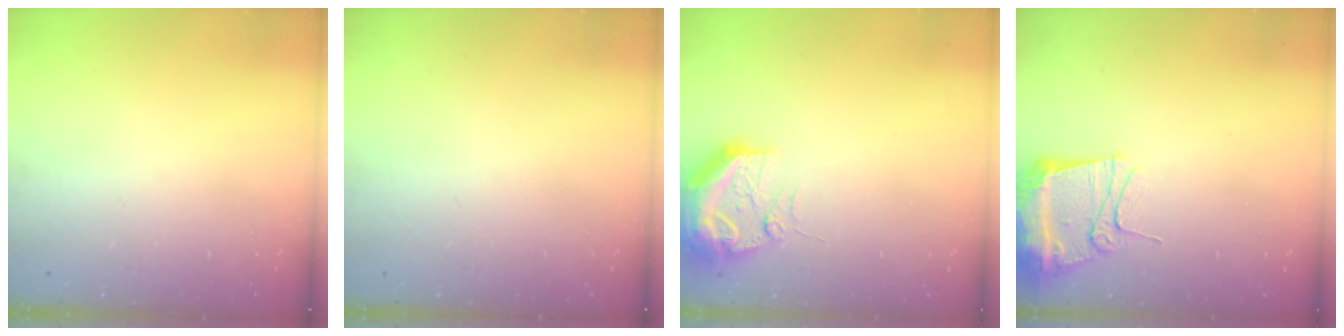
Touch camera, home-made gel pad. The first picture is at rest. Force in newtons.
{"total": 16.0, "press": 1.9, "slide": 15.9}
{"total": 12.2, "press": 11.9, "slide": 2.6}
{"total": 12.1, "press": 12.0, "slide": 1.4}